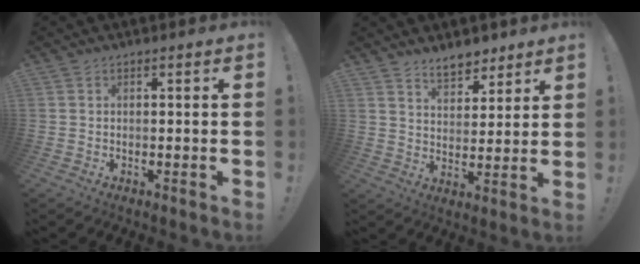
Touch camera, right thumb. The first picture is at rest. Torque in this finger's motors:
{"motor_torque": [-0.49, 0.74, -0.11, 0.01, 0.11]}